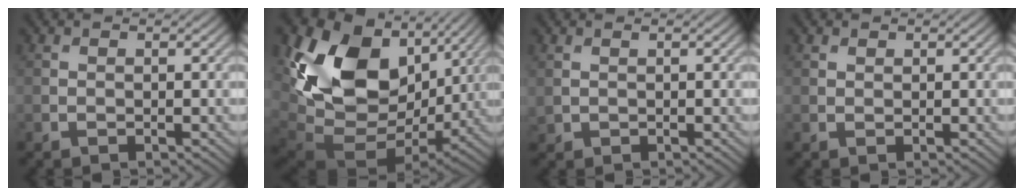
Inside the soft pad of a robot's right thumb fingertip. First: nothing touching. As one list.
[{"total": 18.3, "force": [4.4, 12.4, 12.7], "torque": [-0.281, -0.021, 0.098]}, {"total": 0.7, "force": [0.4, 0.4, 0.3], "torque": [-0.013, -0.002, 0.013]}, {"total": 0.6, "force": [0.5, 0.3, 0.1], "torque": [-0.001, 0.000, 0.012]}]